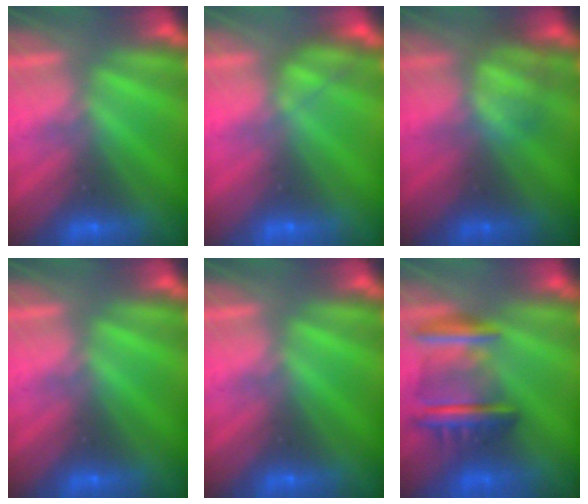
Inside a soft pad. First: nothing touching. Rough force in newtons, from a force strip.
{"total": 1.7}
{"total": 2.4}
{"total": 0.0}
{"total": 0.0}
{"total": 8.9}